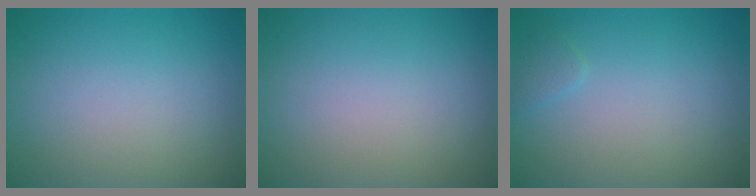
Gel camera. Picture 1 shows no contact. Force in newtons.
{"total": 0.0}
{"total": 0.8, "press": 0.8, "slide": 0.1}